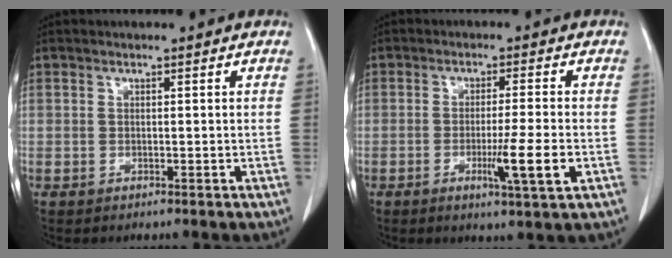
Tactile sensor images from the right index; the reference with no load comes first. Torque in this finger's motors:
{"motor_torque": [1.12, -0.34, 0.50, 0.11]}